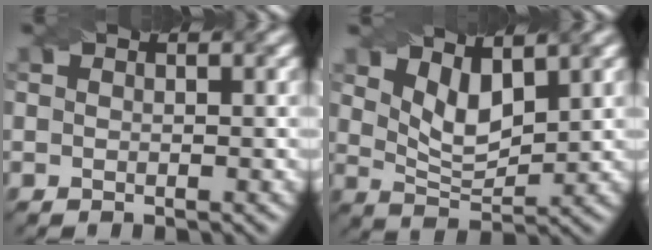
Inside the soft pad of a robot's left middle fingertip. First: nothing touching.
{"total": 4.2, "force": [2.2, 1.9, 3.0], "torque": [-0.068, -0.008, 0.041]}